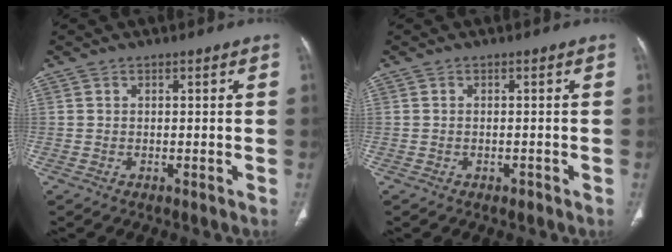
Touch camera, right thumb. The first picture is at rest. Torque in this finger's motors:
{"motor_torque": [-0.29, 0.05, -0.32, 0.09, 0.05]}